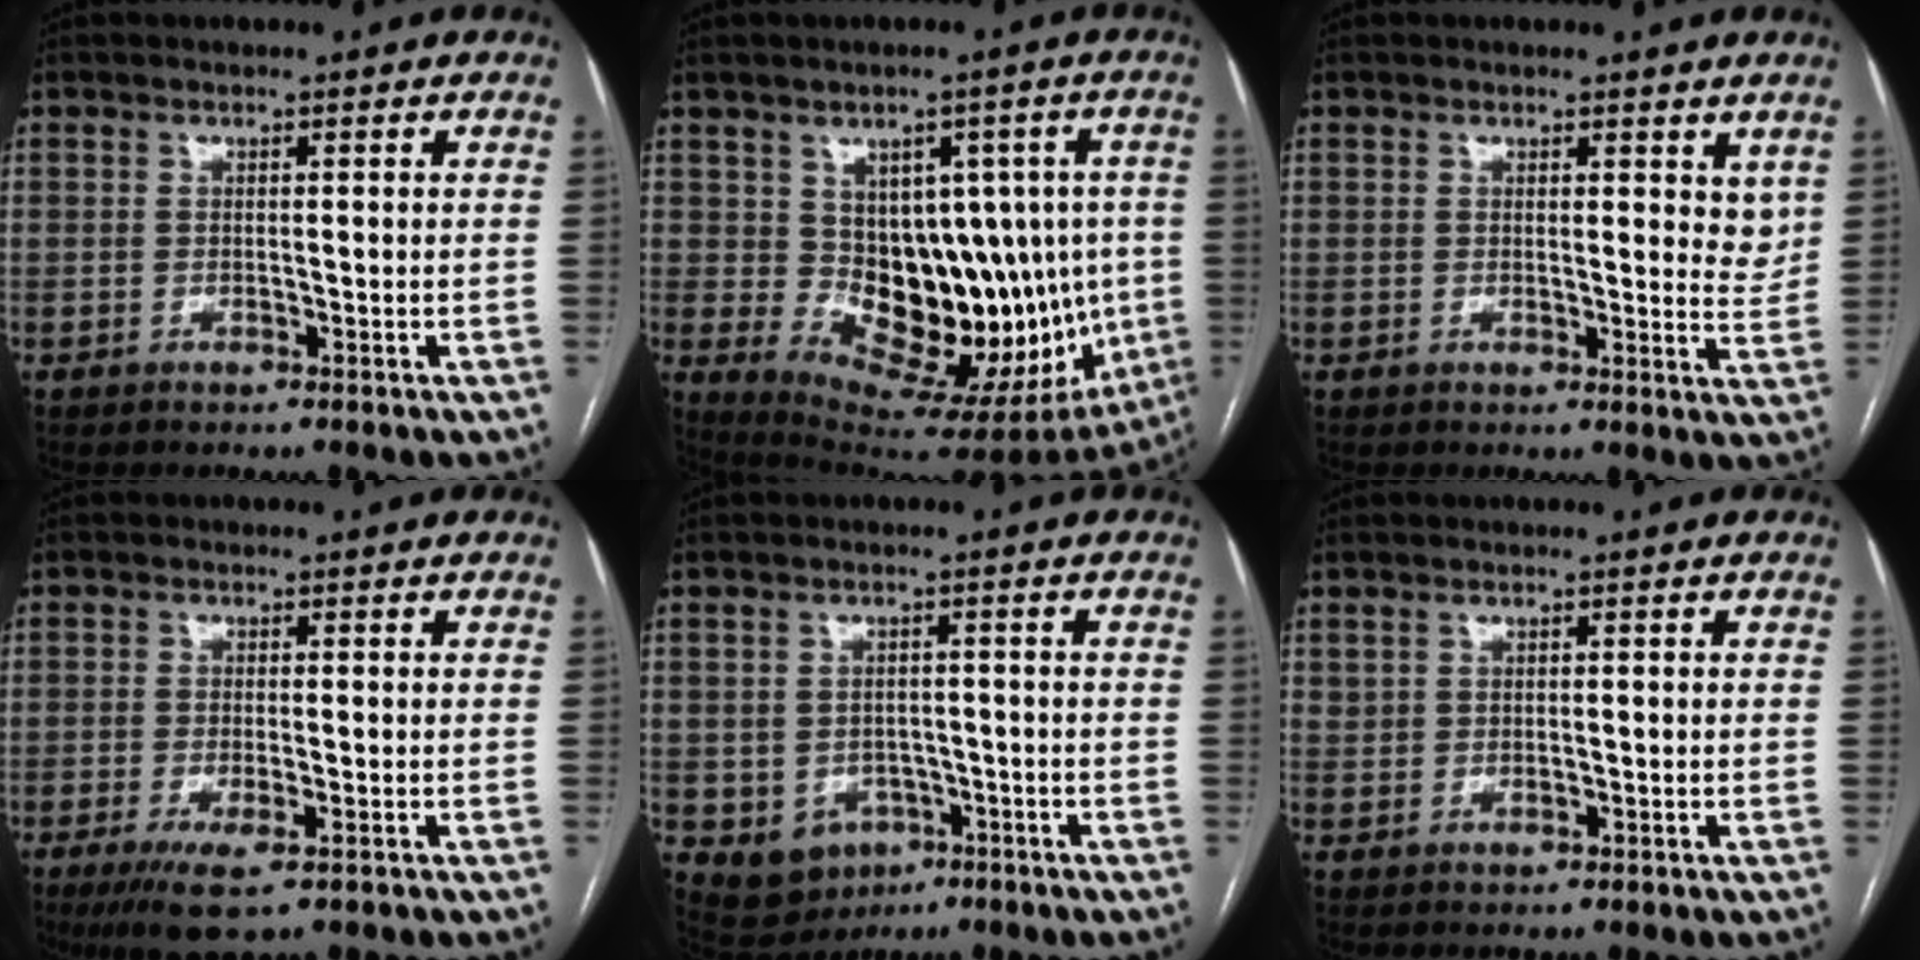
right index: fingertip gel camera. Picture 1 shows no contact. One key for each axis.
{"total": 17.8, "fx": -0.5, "fy": 9.7, "fz": 14.9, "tx": -0.189, "ty": 0.017, "tz": 0.019}
{"total": 3.8, "fx": 2.4, "fy": 1.6, "fz": 2.4, "tx": -0.020, "ty": -0.016, "tz": 0.027}
{"total": 6.0, "fx": -3.4, "fy": 1.5, "fz": 4.7, "tx": -0.081, "ty": -0.014, "tz": -0.052}
{"total": 6.9, "fx": -2.7, "fy": 6.0, "fz": 2.3, "tx": -0.037, "ty": 0.012, "tz": -0.024}
{"total": 0.7, "fx": 0.2, "fy": 0.5, "fz": 0.4, "tx": -0.011, "ty": -0.001, "tz": 0.008}